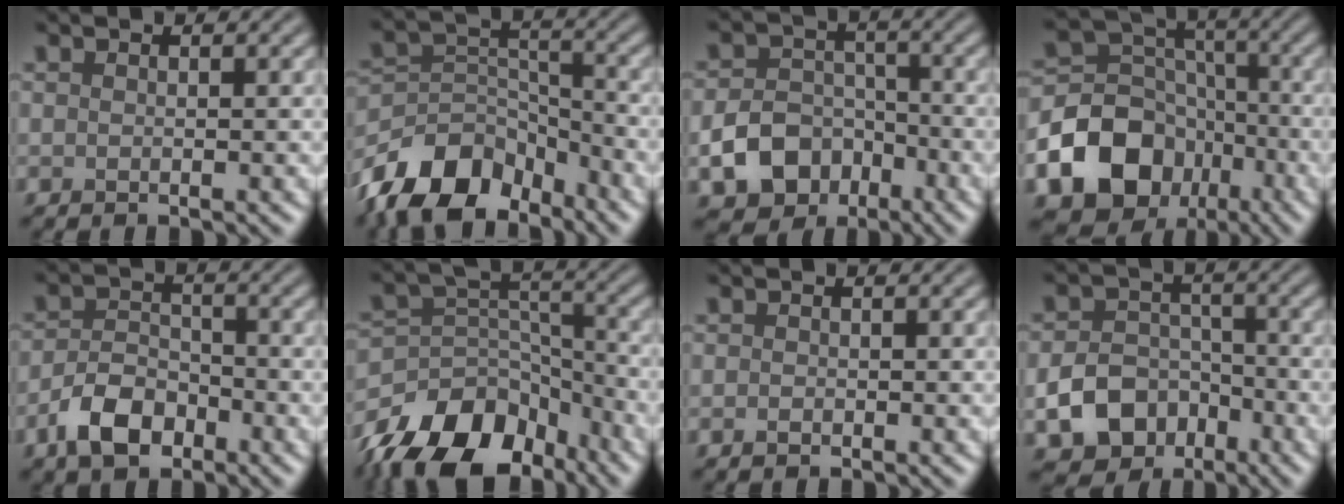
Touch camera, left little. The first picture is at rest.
{"total": 10.1, "force": [-7.6, 5.1, 4.4], "torque": [-0.076, 0.001, -0.152]}
{"total": 5.8, "force": [-2.6, 4.4, 2.8], "torque": [-0.049, -0.007, -0.045]}
{"total": 16.0, "force": [-7.9, 12.6, 5.9], "torque": [-0.124, -0.044, -0.151]}
{"total": 4.5, "force": [-2.6, 2.6, 2.6], "torque": [-0.045, 0.001, -0.055]}
{"total": 13.5, "force": [-10.0, 7.0, 5.6], "torque": [-0.089, 0.006, -0.168]}
{"total": 0.5, "force": [-0.3, 0.3, 0.3], "torque": [-0.005, -0.003, -0.005]}
{"total": 6.0, "force": [-2.6, 4.5, 2.9], "torque": [-0.050, -0.009, -0.043]}